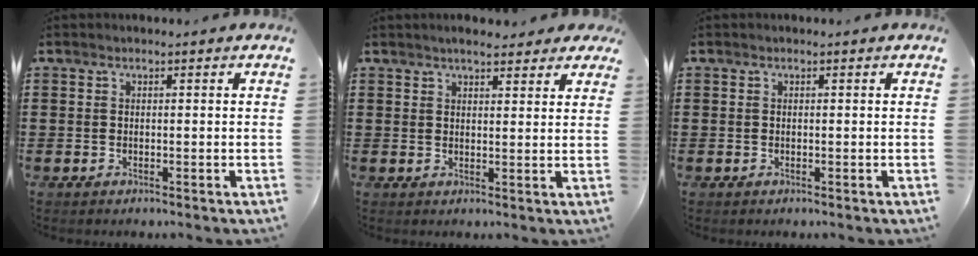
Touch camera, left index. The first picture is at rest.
{"total": 3.4, "force": [3.0, 0.7, 1.5], "torque": [-0.036, 0.003, 0.054]}
{"total": 0.0}